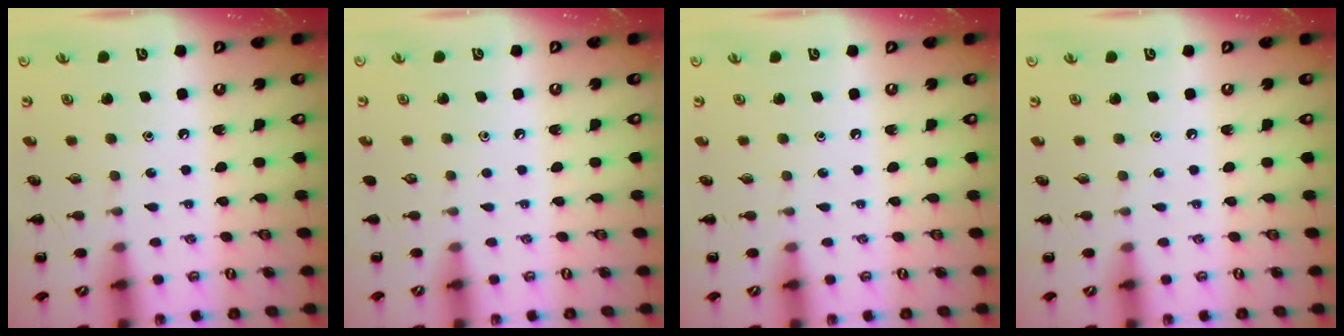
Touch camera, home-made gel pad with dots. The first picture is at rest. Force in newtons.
{"total": 0.0}
{"total": 0.0}
{"total": 0.0}